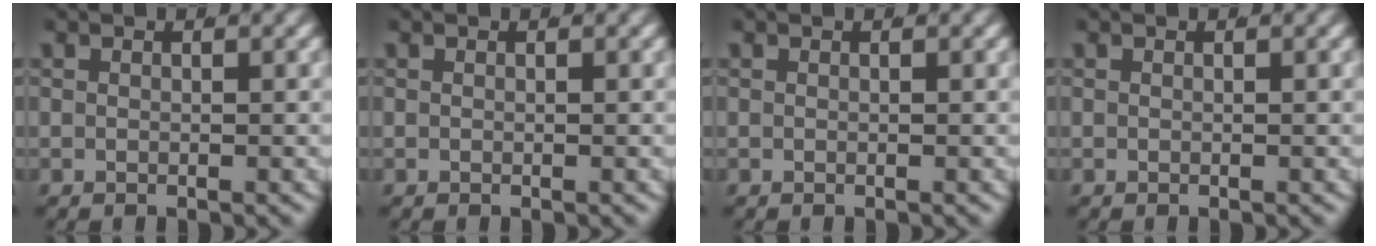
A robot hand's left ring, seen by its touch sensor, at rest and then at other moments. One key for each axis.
{"total": 0.0}
{"total": 0.0}
{"total": 0.0}